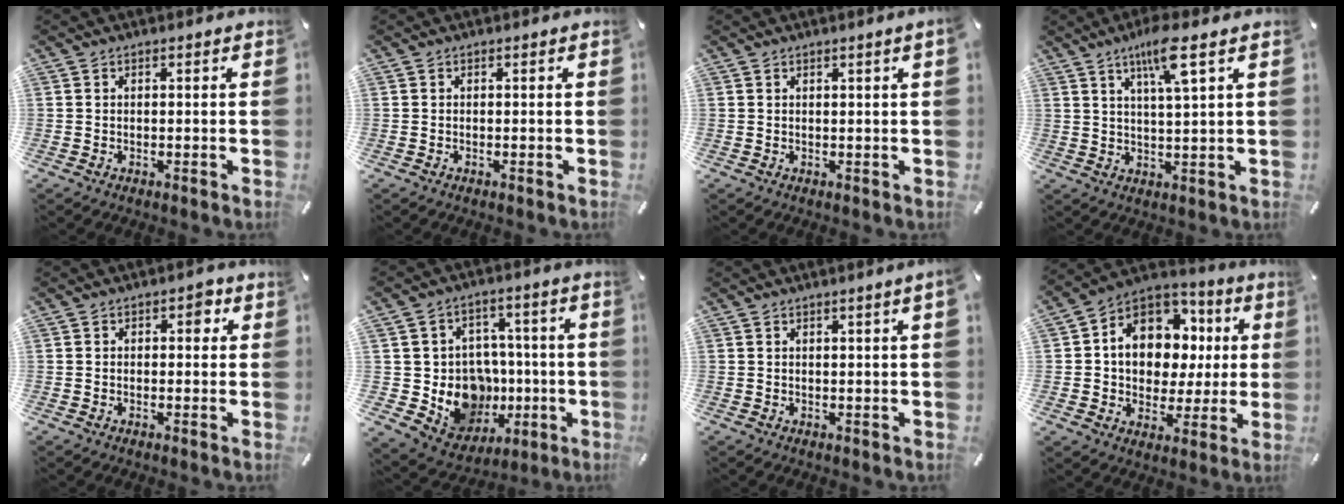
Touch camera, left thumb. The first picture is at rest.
{"total": 0.0}
{"total": 1.7, "force": [0.8, -0.2, 1.4], "torque": [-0.026, -0.002, 0.014]}
{"total": 8.7, "force": [4.8, 1.1, 7.2], "torque": [-0.135, -0.006, 0.077]}
{"total": 2.8, "force": [0.7, 1.8, 2.0], "torque": [-0.010, -0.003, 0.002]}
{"total": 14.1, "force": [-1.3, 13.1, 5.1], "torque": [-0.077, -0.001, 0.018]}
{"total": 1.9, "force": [0.9, -0.2, 1.7], "torque": [-0.030, -0.003, 0.015]}
{"total": 12.4, "force": [2.8, 10.7, 5.7], "torque": [-0.105, -0.021, 0.057]}